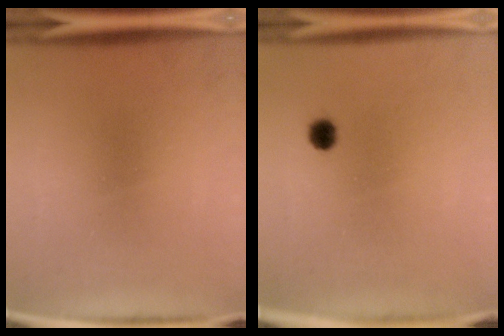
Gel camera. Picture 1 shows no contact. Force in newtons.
{"total": 1.9}